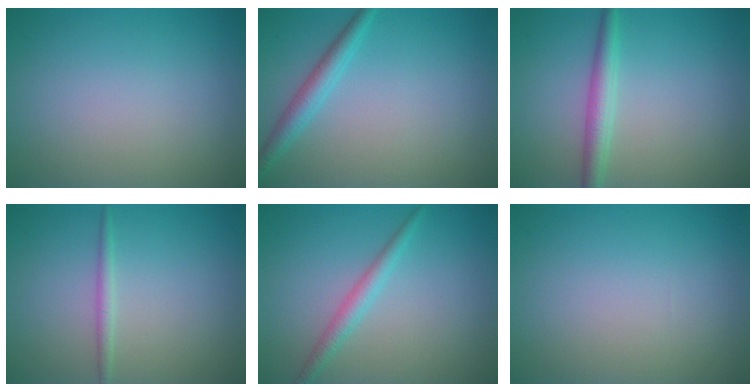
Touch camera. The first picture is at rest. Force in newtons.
{"total": 2.3, "press": 2.3, "slide": 0.1}
{"total": 2.5, "press": 2.5, "slide": 0.0}
{"total": 1.1, "press": 1.1, "slide": 0.0}
{"total": 1.9, "press": 1.9, "slide": 0.1}
{"total": 0.0}